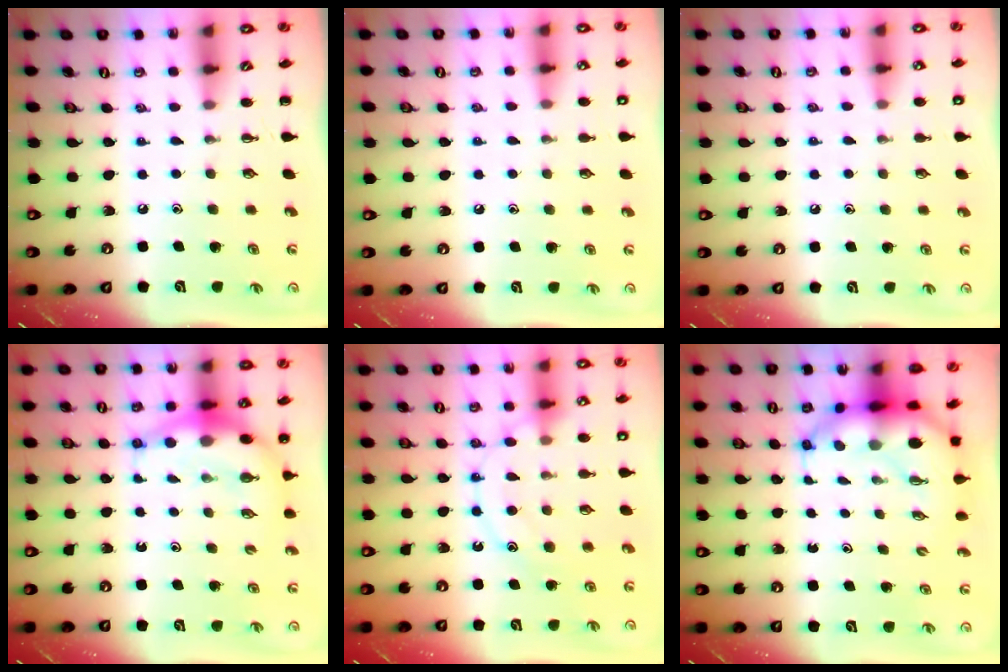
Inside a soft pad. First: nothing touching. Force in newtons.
{"total": 6.6, "press": 6.3, "slide": 2.0}
{"total": 6.0, "press": 5.8, "slide": 1.7}
{"total": 7.1, "press": 7.0, "slide": 1.4}
{"total": 13.9, "press": 13.9, "slide": 0.8}
{"total": 8.0, "press": 7.7, "slide": 2.2}